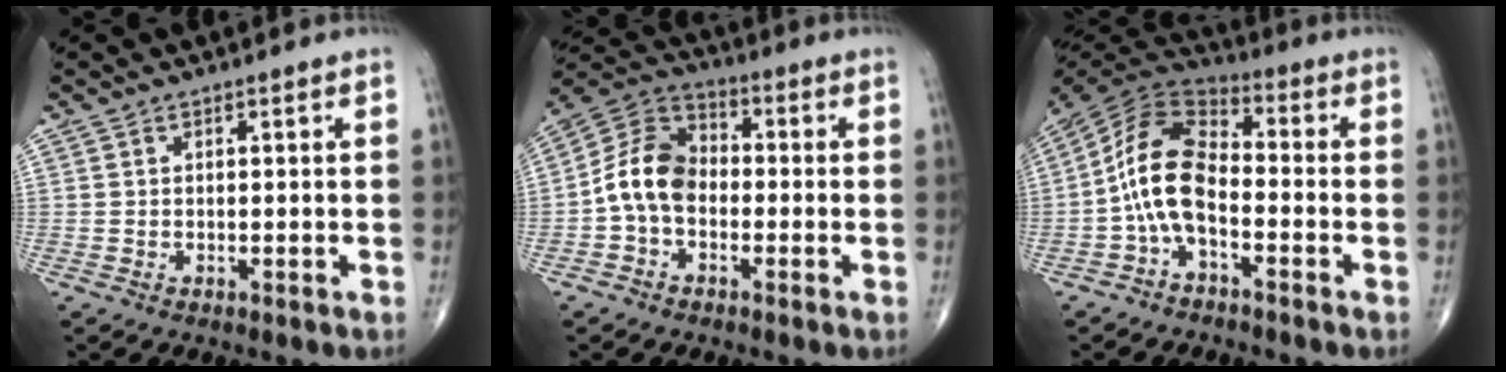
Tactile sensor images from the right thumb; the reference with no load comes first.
{"total": 11.1, "force": [-2.1, 8.0, 7.4], "torque": [-0.125, 0.035, -0.057]}
{"total": 11.7, "force": [-3.0, 6.3, 9.4], "torque": [-0.179, 0.048, -0.072]}